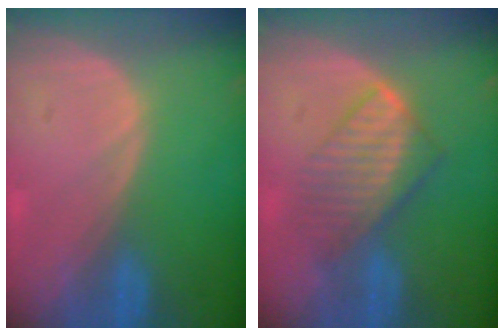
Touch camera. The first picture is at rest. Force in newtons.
{"total": 6.6, "press": 6.3, "slide": 1.9}